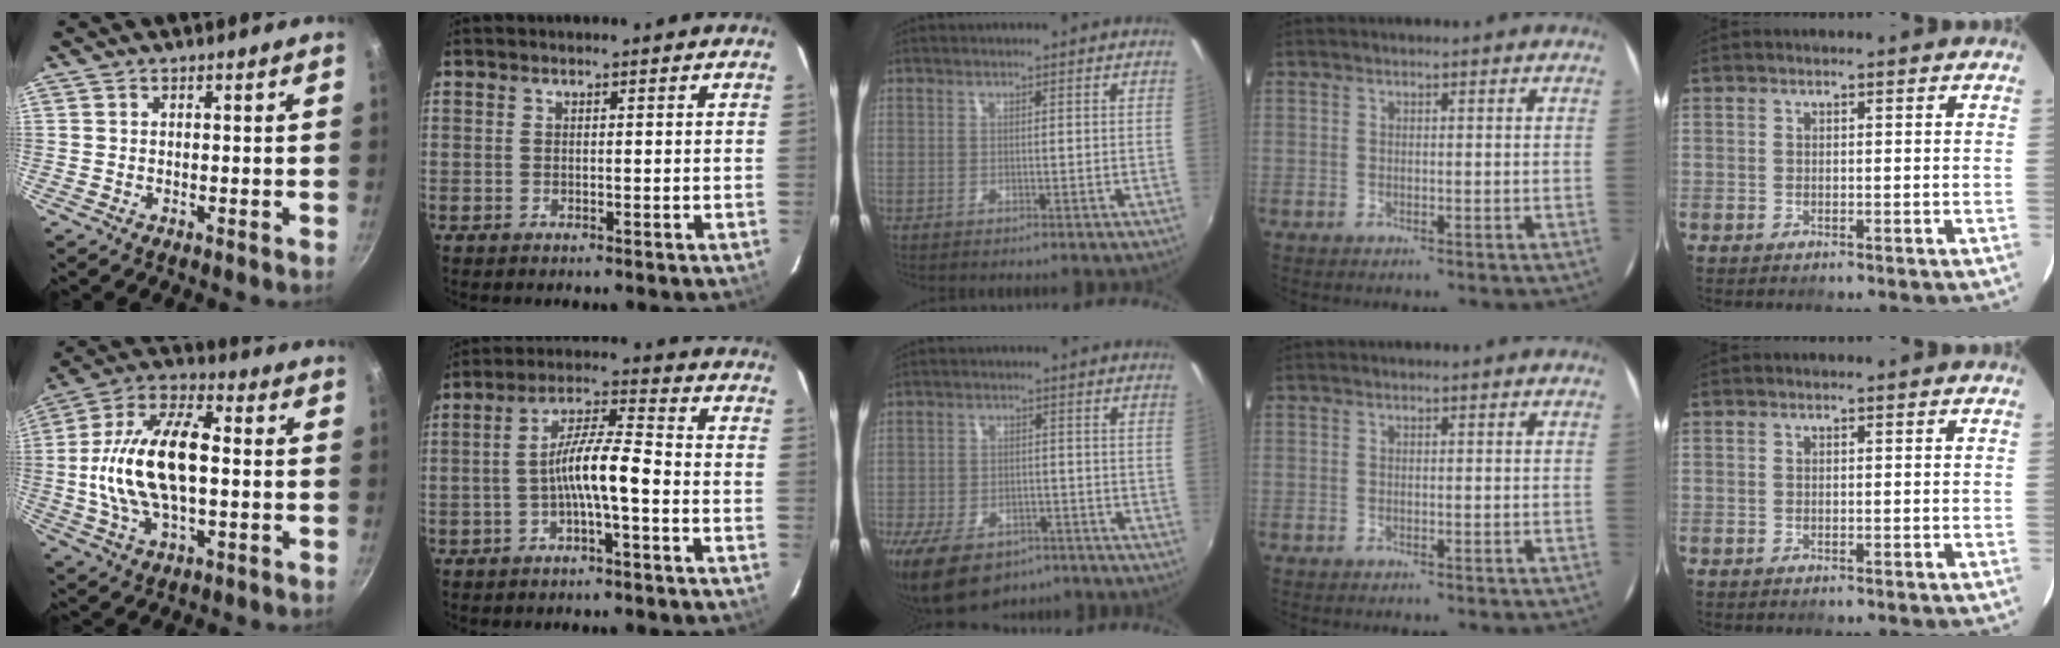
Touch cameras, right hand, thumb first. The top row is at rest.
{"thumb": {"total": 19.3, "force": [-0.2, 10.0, 16.5], "torque": [-0.303, 0.031, -0.014]}, "index": {"total": 7.8, "force": [-2.6, 0.8, 7.3], "torque": [-0.147, 0.015, -0.046]}, "middle": {"total": 13.3, "force": [-8.7, 7.5, 6.7], "torque": [-0.157, -0.022, -0.138]}}